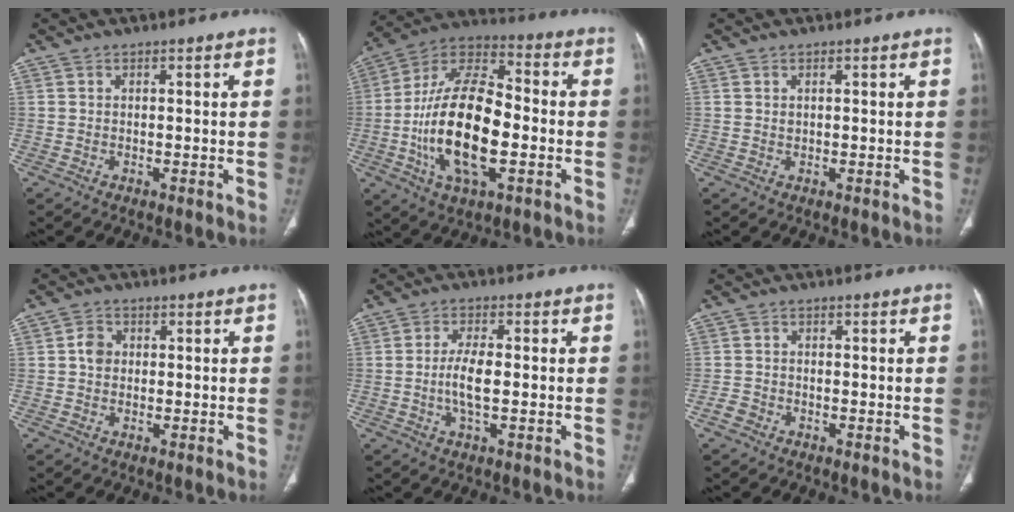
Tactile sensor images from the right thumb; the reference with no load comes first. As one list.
[{"total": 21.6, "force": [-3.9, 10.1, 18.7], "torque": [-0.342, 0.026, -0.069]}, {"total": 0.5, "force": [0.2, 0.4, 0.3], "torque": [-0.001, -0.002, 0.003]}, {"total": 2.9, "force": [0.2, 2.4, 1.5], "torque": [-0.018, 0.006, -0.001]}, {"total": 5.6, "force": [-0.6, 2.0, 5.1], "torque": [-0.110, 0.002, -0.014]}, {"total": 1.9, "force": [-1.1, 1.4, 0.5], "torque": [-0.011, 0.007, -0.025]}]